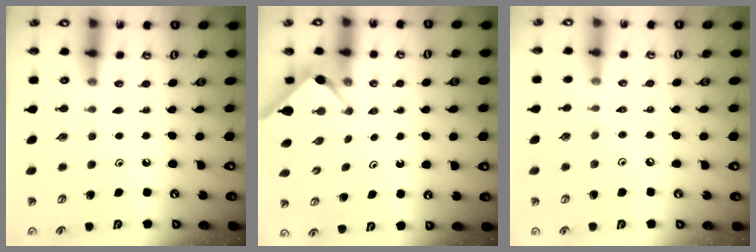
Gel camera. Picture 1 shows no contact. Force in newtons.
{"total": 3.2, "press": 3.2, "slide": 0.2}
{"total": 1.6, "press": 1.5, "slide": 0.4}